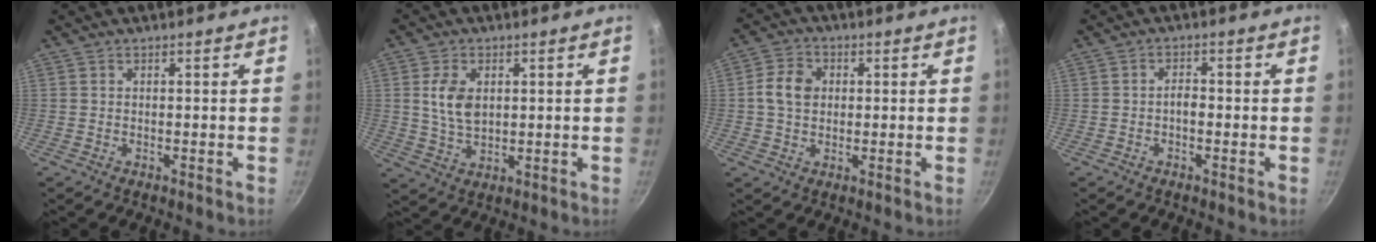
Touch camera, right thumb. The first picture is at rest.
{"total": 7.1, "force": [1.5, 4.6, 5.2], "torque": [-0.092, -0.007, 0.030]}
{"total": 6.5, "force": [0.7, 5.1, 3.9], "torque": [-0.058, 0.011, 0.003]}
{"total": 1.9, "force": [-0.7, 0.9, 1.5], "torque": [-0.021, 0.011, -0.015]}